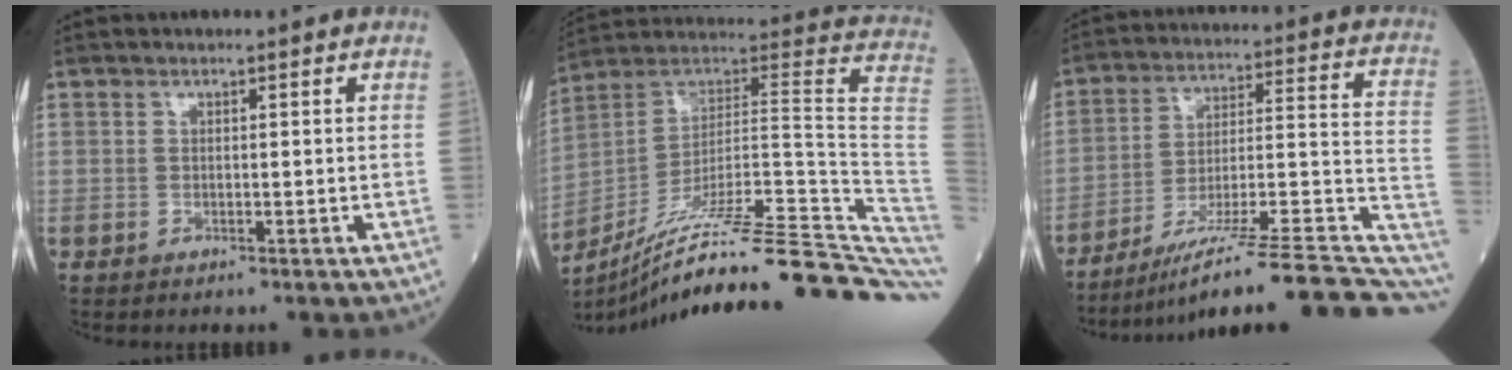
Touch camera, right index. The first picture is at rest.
{"total": 35.9, "force": [-27.2, 0.8, 23.3], "torque": [-0.212, -0.004, -0.392]}
{"total": 22.9, "force": [-16.0, 2.2, 16.2], "torque": [-0.170, 0.019, -0.245]}